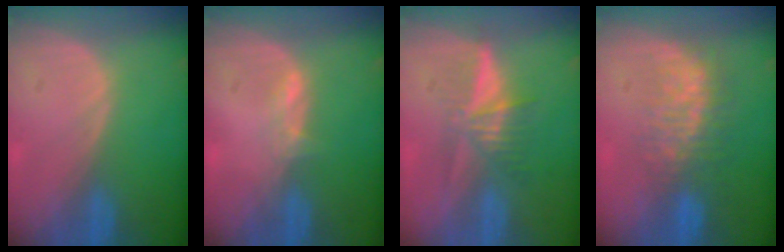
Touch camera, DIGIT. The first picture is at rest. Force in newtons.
{"total": 1.6, "press": 1.5, "slide": 0.6}
{"total": 5.2, "press": 5.1, "slide": 1.0}
{"total": 7.7, "press": 7.1, "slide": 3.1}